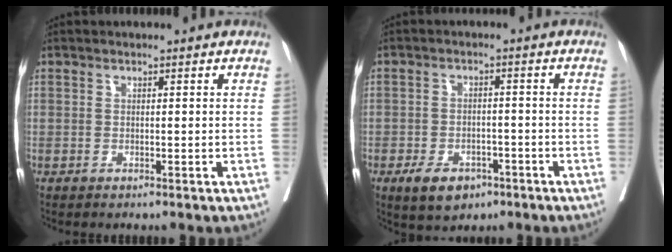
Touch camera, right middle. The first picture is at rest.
{"total": 6.2, "force": [-3.7, 3.7, 3.4], "torque": [-0.057, 0.000, -0.053]}